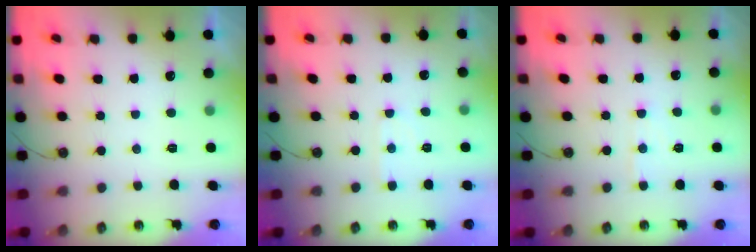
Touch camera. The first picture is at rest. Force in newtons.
{"total": 3.3, "press": 3.3, "slide": 0.5}
{"total": 5.2, "press": 5.1, "slide": 0.7}